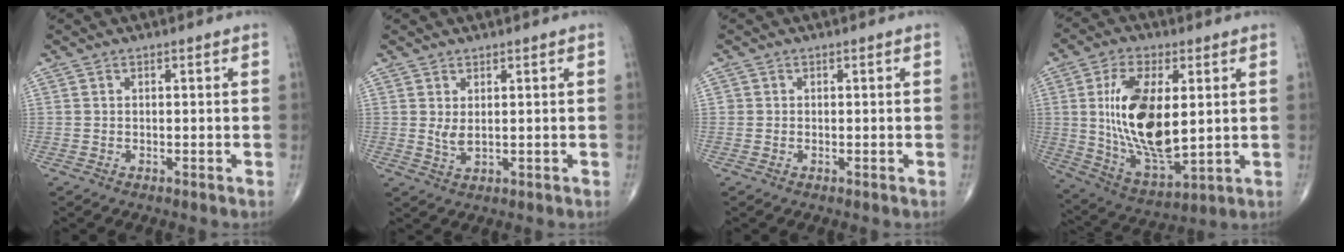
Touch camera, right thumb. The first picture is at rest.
{"total": 2.3, "force": [0.6, 0.9, 2.1], "torque": [-0.041, -0.011, 0.016]}
{"total": 0.5, "force": [0.0, 0.5, 0.0], "torque": [0.005, 0.003, -0.001]}
{"total": 19.8, "force": [2.9, 9.4, 17.2], "torque": [-0.315, -0.022, 0.065]}